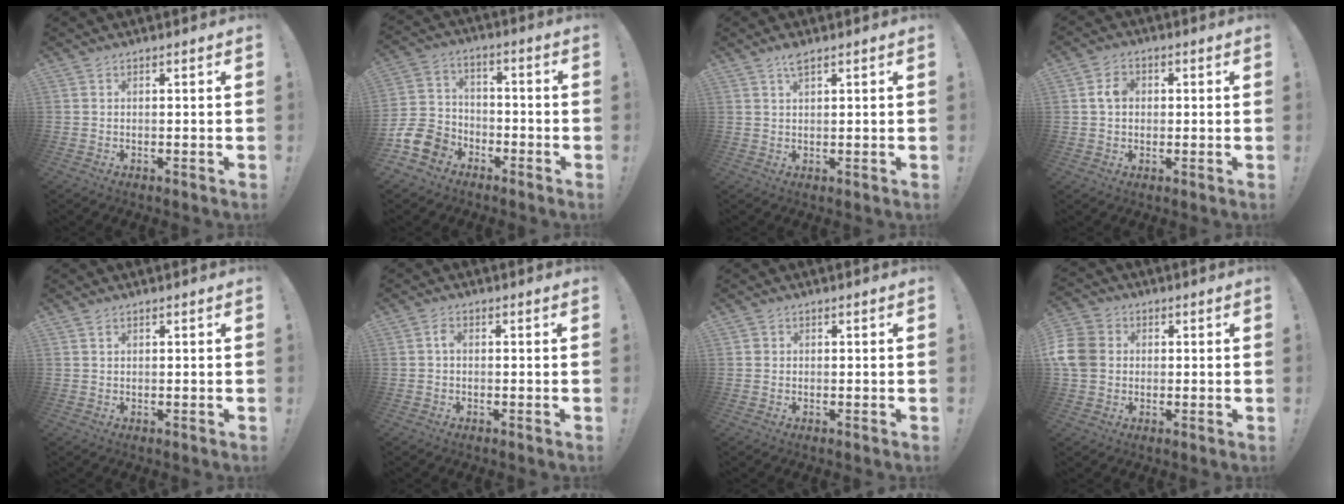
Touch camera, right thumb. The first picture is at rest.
{"total": 12.3, "force": [-7.1, 8.9, 4.4], "torque": [-0.103, 0.050, -0.130]}
{"total": 2.8, "force": [1.8, 0.7, 2.0], "torque": [-0.037, -0.005, 0.031]}
{"total": 6.0, "force": [0.7, 4.6, 3.8], "torque": [-0.068, 0.014, 0.014]}
{"total": 0.8, "force": [0.5, 0.4, 0.5], "torque": [-0.002, -0.003, 0.008]}
{"total": 1.5, "force": [-0.3, 0.8, 1.2], "torque": [-0.024, 0.005, -0.007]}
{"total": 0.8, "force": [0.1, 0.8, 0.1], "torque": [0.000, 0.002, 0.002]}
{"total": 9.8, "force": [0.5, 8.3, 5.1], "torque": [-0.101, 0.013, 0.013]}